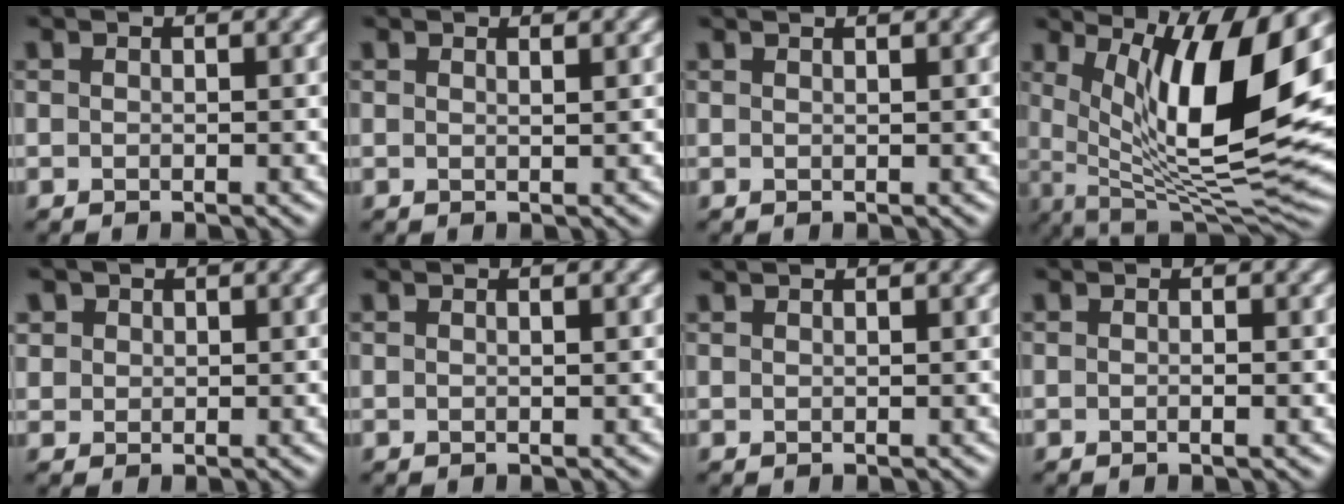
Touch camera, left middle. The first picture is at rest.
{"total": 0.8, "force": [0.6, 0.3, 0.3], "torque": [0.004, 0.002, 0.005]}
{"total": 1.5, "force": [1.2, 0.6, 0.7], "torque": [0.003, 0.002, -0.002]}
{"total": 12.9, "force": [3.6, 3.9, 11.8], "torque": [-0.183, -0.008, 0.066]}
{"total": 1.6, "force": [1.0, 1.2, -0.1], "torque": [-0.001, 0.001, 0.017]}
{"total": 0.6, "force": [0.2, 0.2, 0.5], "torque": [-0.002, 0.004, 0.001]}
{"total": 0.8, "force": [0.7, 0.2, 0.3], "torque": [-0.001, -0.001, 0.005]}
{"total": 0.7, "force": [-0.1, 0.1, 0.7], "torque": [-0.011, -0.001, -0.002]}